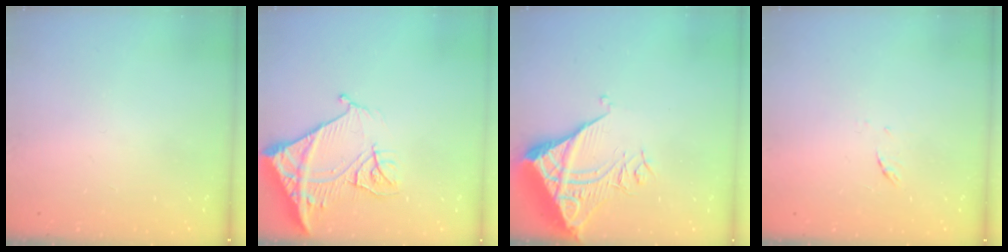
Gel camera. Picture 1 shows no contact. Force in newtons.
{"total": 15.3, "press": 15.2, "slide": 1.7}
{"total": 10.6, "press": 10.6, "slide": 1.1}
{"total": 4.8, "press": 4.6, "slide": 1.3}